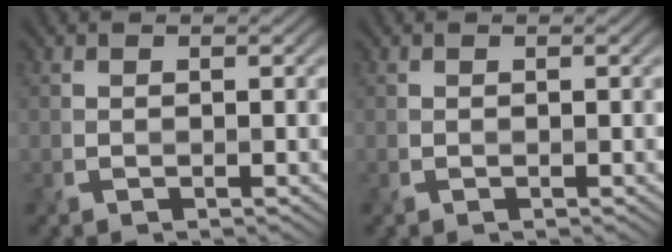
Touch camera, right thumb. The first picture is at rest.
{"total": 0.0}